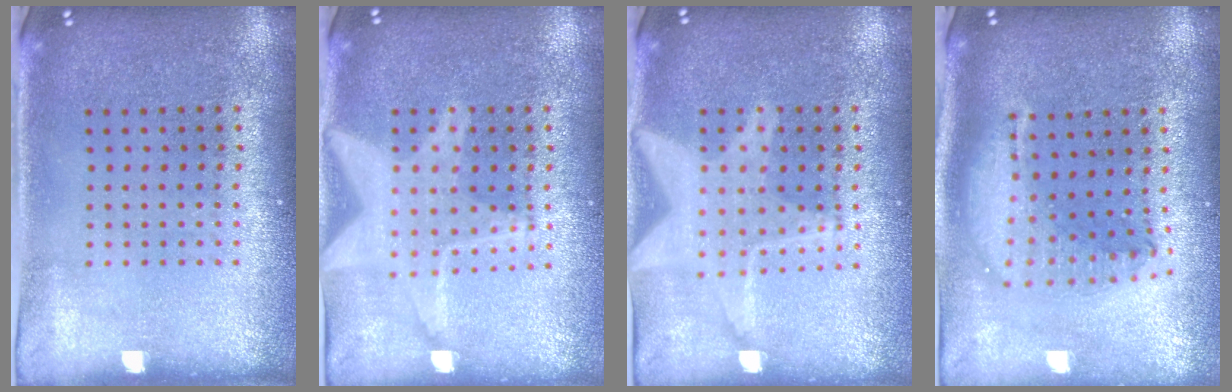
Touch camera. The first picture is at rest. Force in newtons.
{"total": 3.0, "press": 3.0, "slide": 0.3}
{"total": 2.9, "press": 2.9, "slide": 0.2}
{"total": 2.1, "press": 1.6, "slide": 1.3}